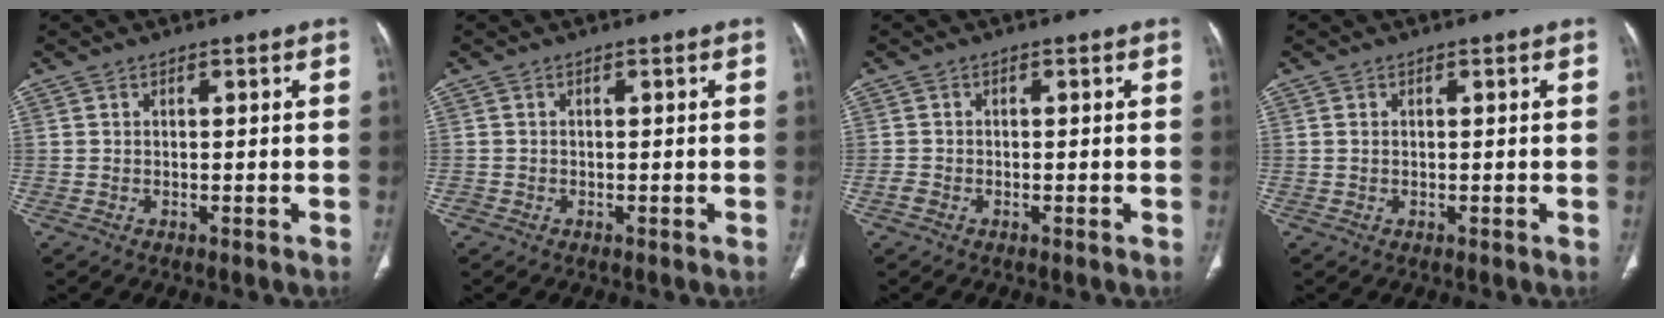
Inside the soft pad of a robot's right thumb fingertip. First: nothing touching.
{"total": 0.6, "force": [-0.3, 0.5, 0.0], "torque": [-0.002, 0.003, -0.009]}
{"total": 1.0, "force": [-0.6, 0.7, 0.4], "torque": [-0.009, 0.001, -0.016]}
{"total": 0.6, "force": [0.1, 0.4, 0.4], "torque": [-0.012, 0.002, 0.002]}